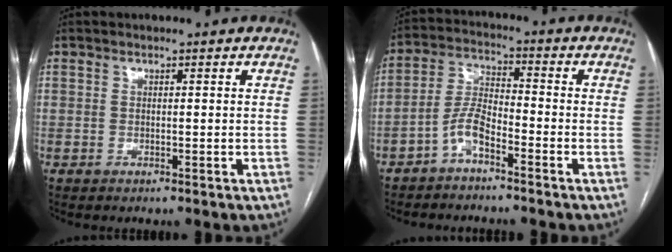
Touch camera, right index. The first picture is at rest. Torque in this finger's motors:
{"motor_torque": [0.36, -0.26, 0.12, 0.05]}